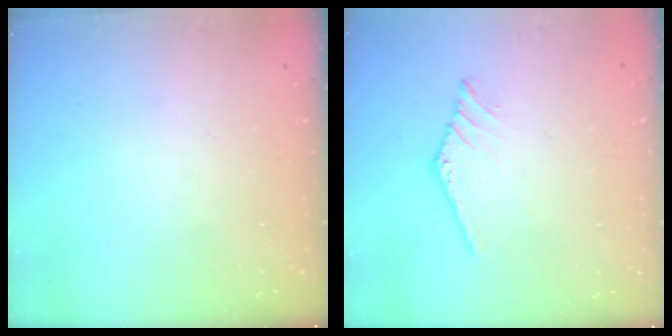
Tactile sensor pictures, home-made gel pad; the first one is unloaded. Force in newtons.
{"total": 0.0}